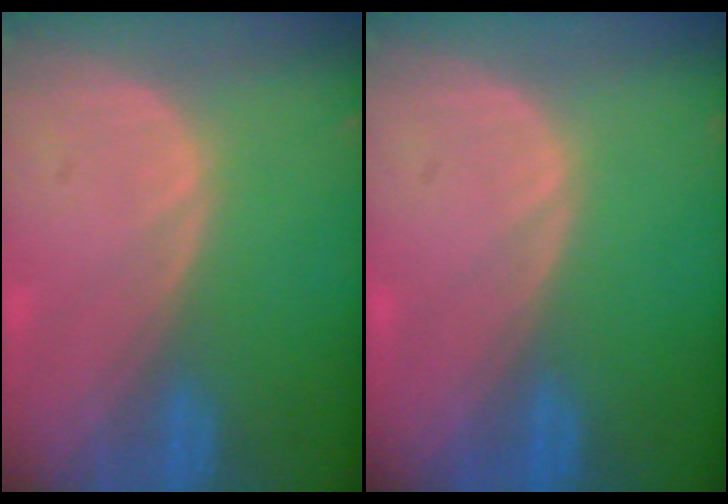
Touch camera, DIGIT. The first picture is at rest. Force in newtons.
{"total": 0.0}